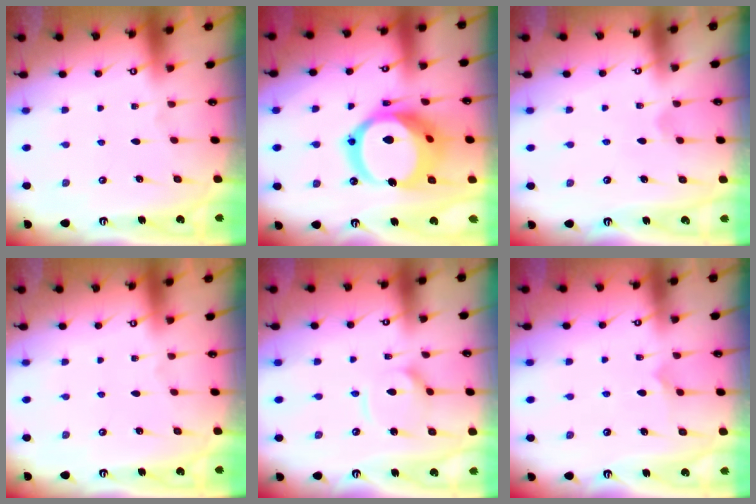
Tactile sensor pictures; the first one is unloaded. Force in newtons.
{"total": 20.5, "press": 20.4, "slide": 2.4}
{"total": 4.4, "press": 4.4, "slide": 0.6}
{"total": 0.0}
{"total": 8.2, "press": 8.2, "slide": 0.8}
{"total": 4.4, "press": 4.4, "slide": 0.3}